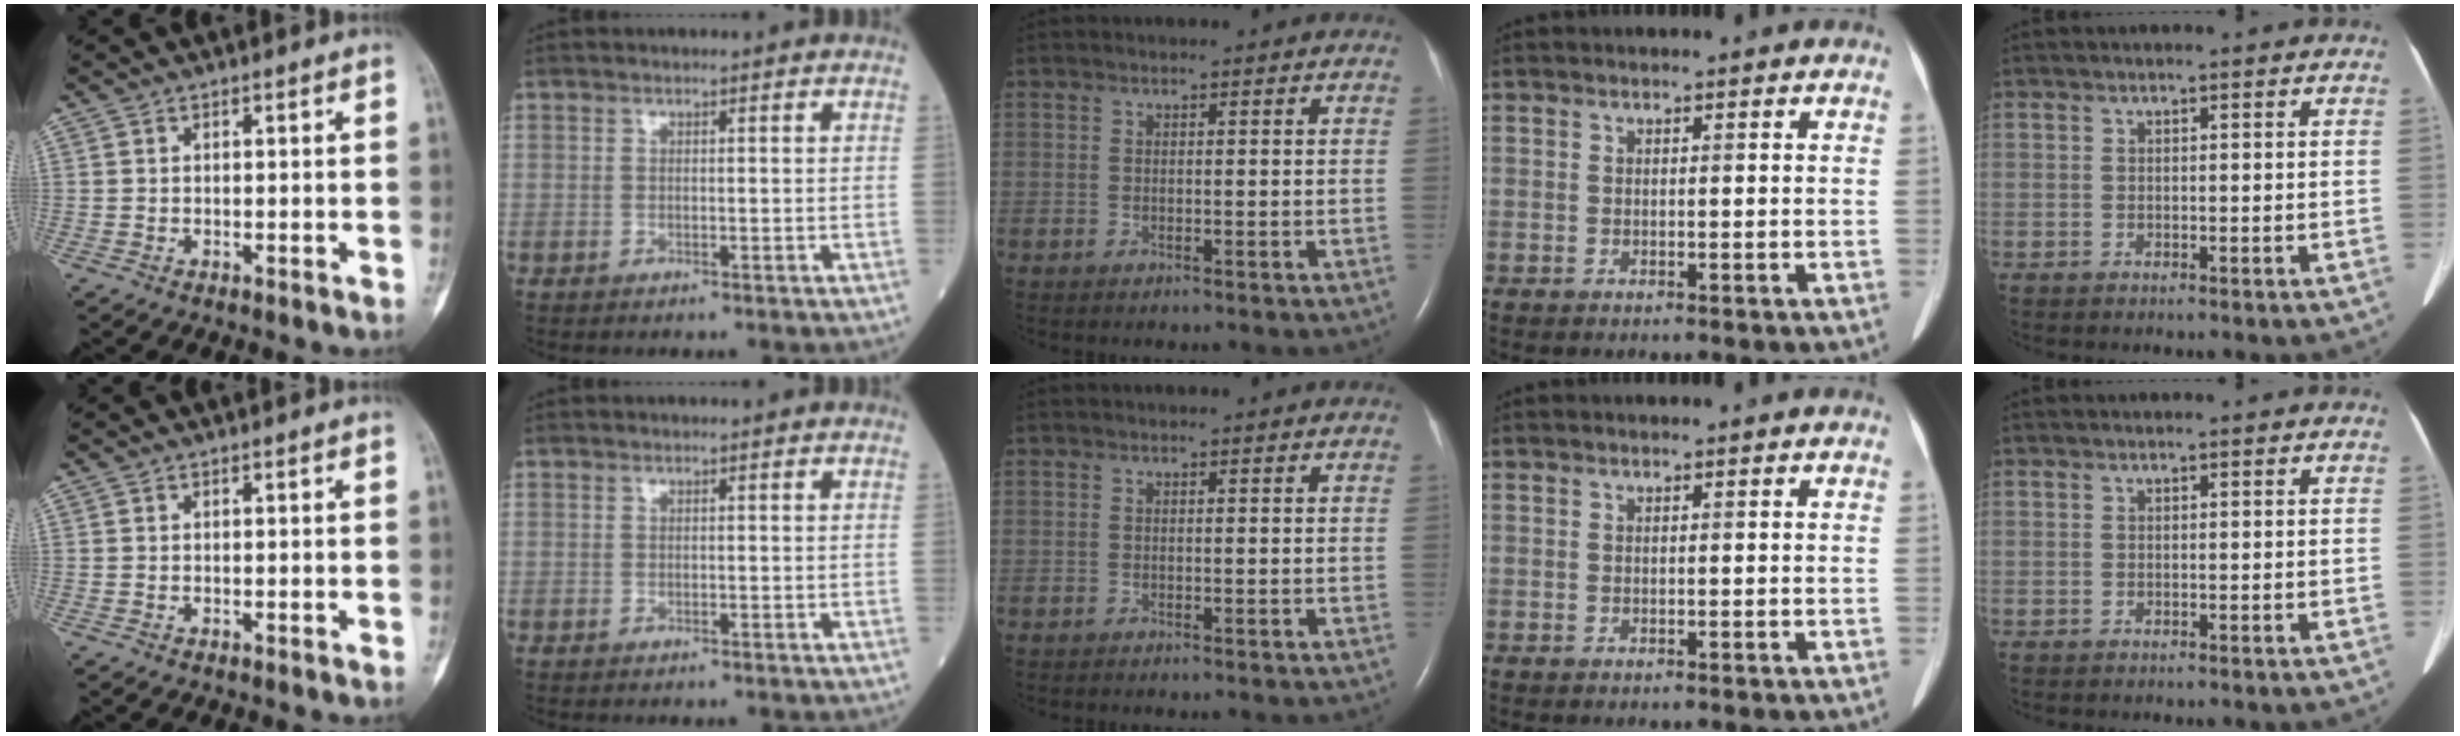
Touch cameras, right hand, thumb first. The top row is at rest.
{}